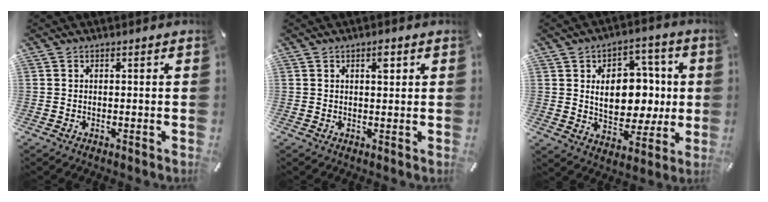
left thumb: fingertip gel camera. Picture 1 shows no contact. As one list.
[{"total": 2.5, "force": [1.1, 1.1, 2.0], "torque": [-0.027, -0.002, 0.014]}, {"total": 13.7, "force": [1.3, 10.2, 8.9], "torque": [-0.133, 0.002, 0.029]}]